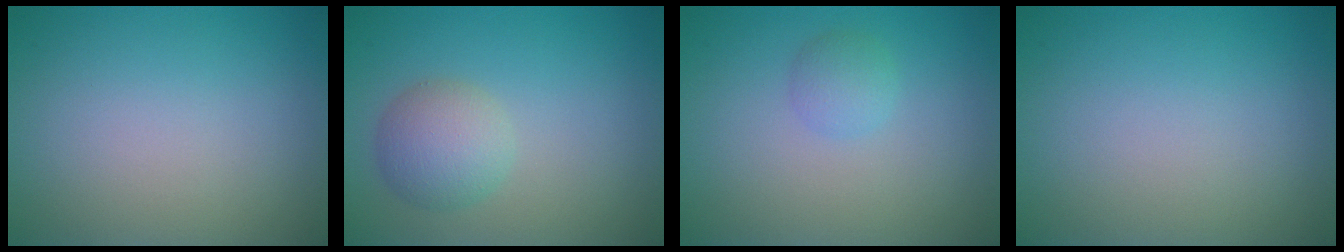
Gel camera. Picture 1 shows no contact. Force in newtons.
{"total": 3.3, "press": 3.3, "slide": 0.0}
{"total": 1.5, "press": 1.5, "slide": 0.1}
{"total": 0.0}